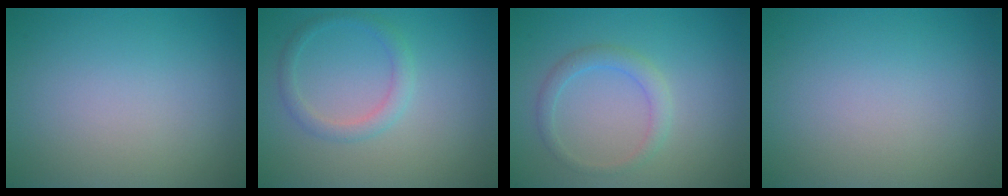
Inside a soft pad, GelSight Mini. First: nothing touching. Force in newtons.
{"total": 1.9, "press": 1.9, "slide": 0.1}
{"total": 1.8, "press": 1.8, "slide": 0.0}
{"total": 0.0}